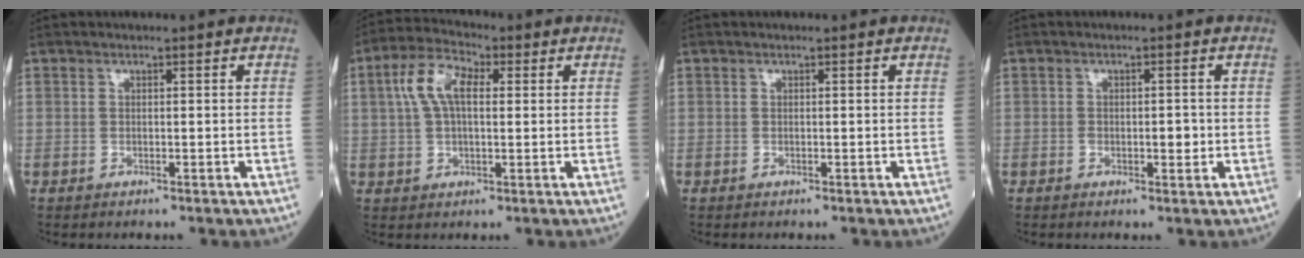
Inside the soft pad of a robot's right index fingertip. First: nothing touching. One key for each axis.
{"total": 7.6, "fx": 1.9, "fy": 3.4, "fz": 6.5, "tx": -0.143, "ty": 0.024, "tz": 0.036}
{"total": 0.0}
{"total": 2.3, "fx": -0.4, "fy": 1.0, "fz": 2.0, "tx": -0.031, "ty": 0.001, "tz": -0.003}